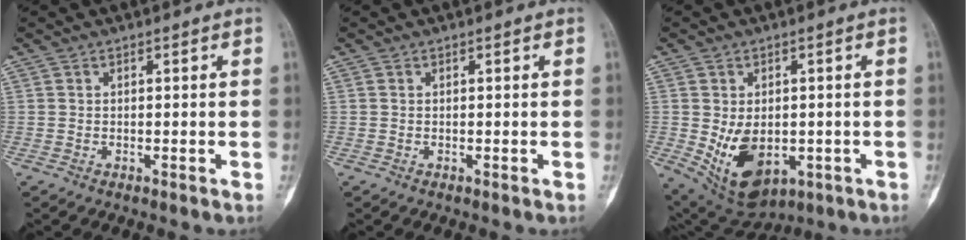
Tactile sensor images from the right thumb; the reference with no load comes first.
{"total": 0.0}
{"total": 12.0, "force": [-2.4, 8.0, 8.7], "torque": [-0.122, -0.002, -0.013]}